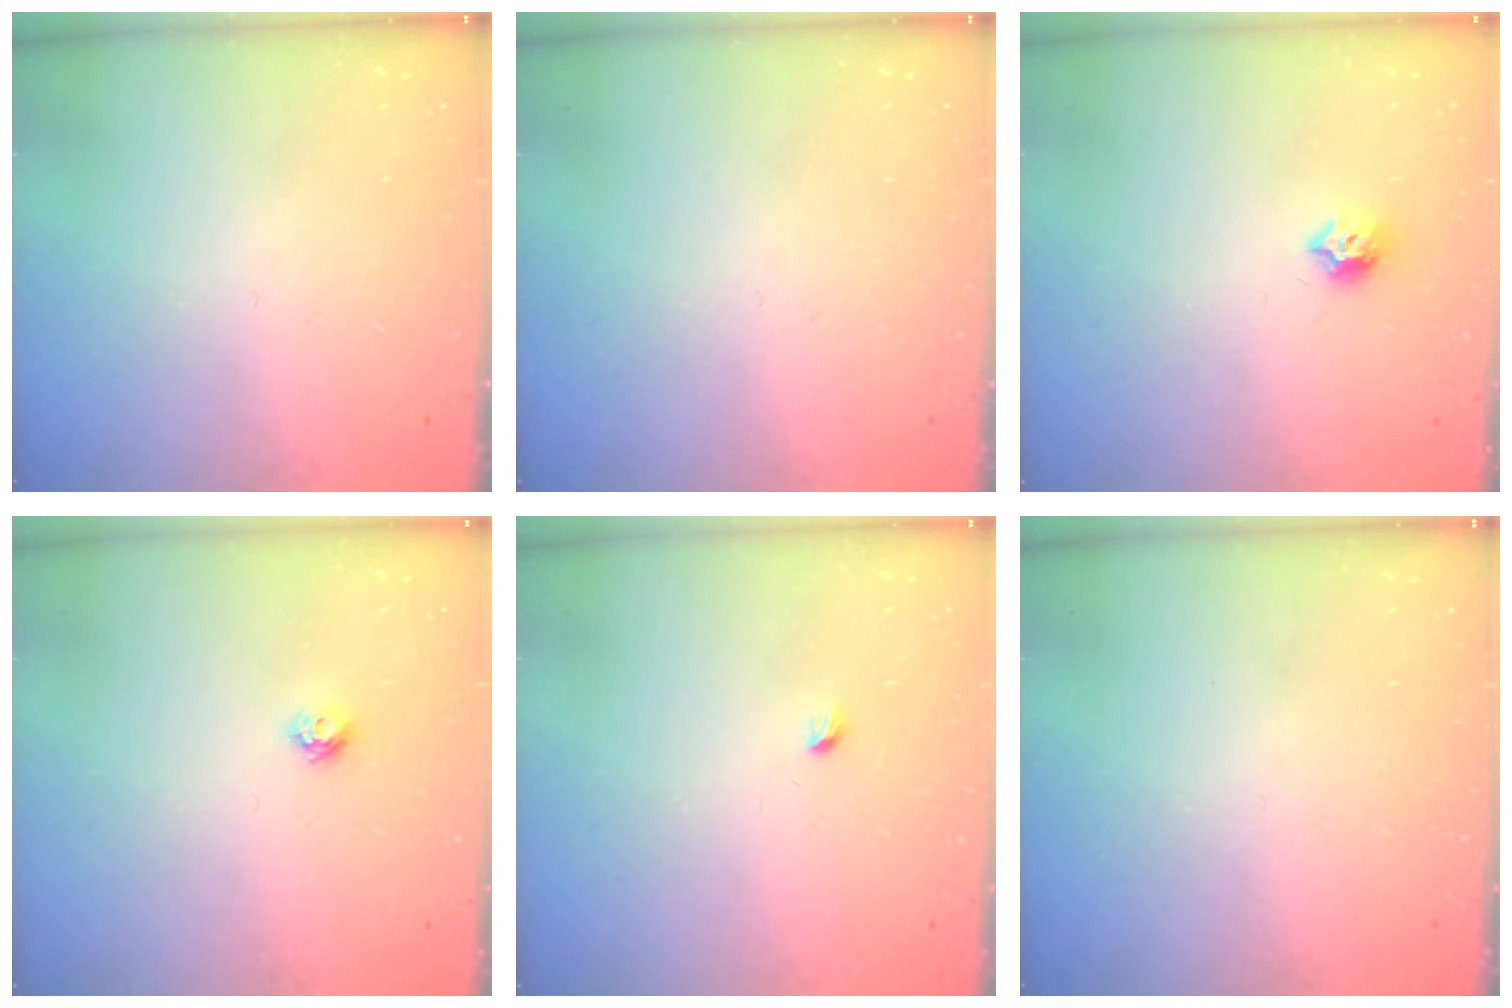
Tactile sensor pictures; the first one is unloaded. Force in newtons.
{"total": 0.0}
{"total": 6.4, "press": 6.4, "slide": 0.3}
{"total": 4.6, "press": 4.5, "slide": 0.6}
{"total": 2.9, "press": 2.9, "slide": 0.4}
{"total": 0.0}